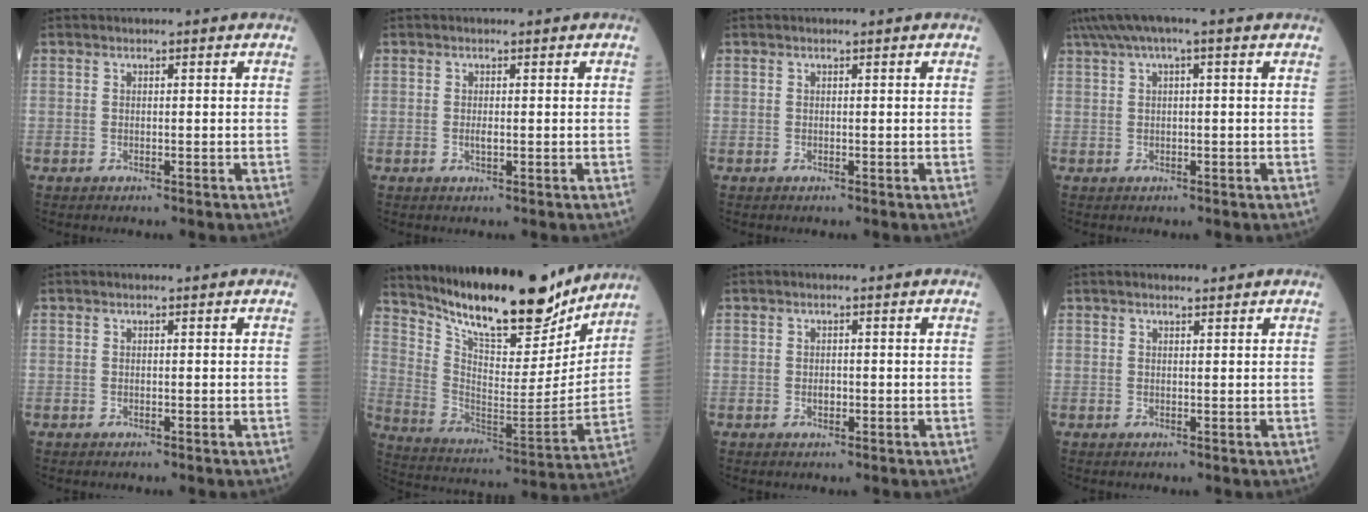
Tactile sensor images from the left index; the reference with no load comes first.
{"total": 0.8, "force": [-0.1, 0.3, 0.7], "torque": [-0.014, -0.003, -0.002]}
{"total": 0.0}
{"total": 5.2, "force": [2.8, 0.5, 4.3], "torque": [-0.085, 0.037, 0.050]}
{"total": 0.0}
{"total": 21.2, "force": [18.5, 4.5, 9.2], "torque": [-0.163, -0.033, 0.295]}
{"total": 1.0, "force": [-0.3, 0.7, 0.6], "torque": [-0.011, -0.001, -0.005]}
{"total": 1.7, "force": [1.6, 0.2, 0.5], "torque": [-0.006, 0.011, 0.026]}